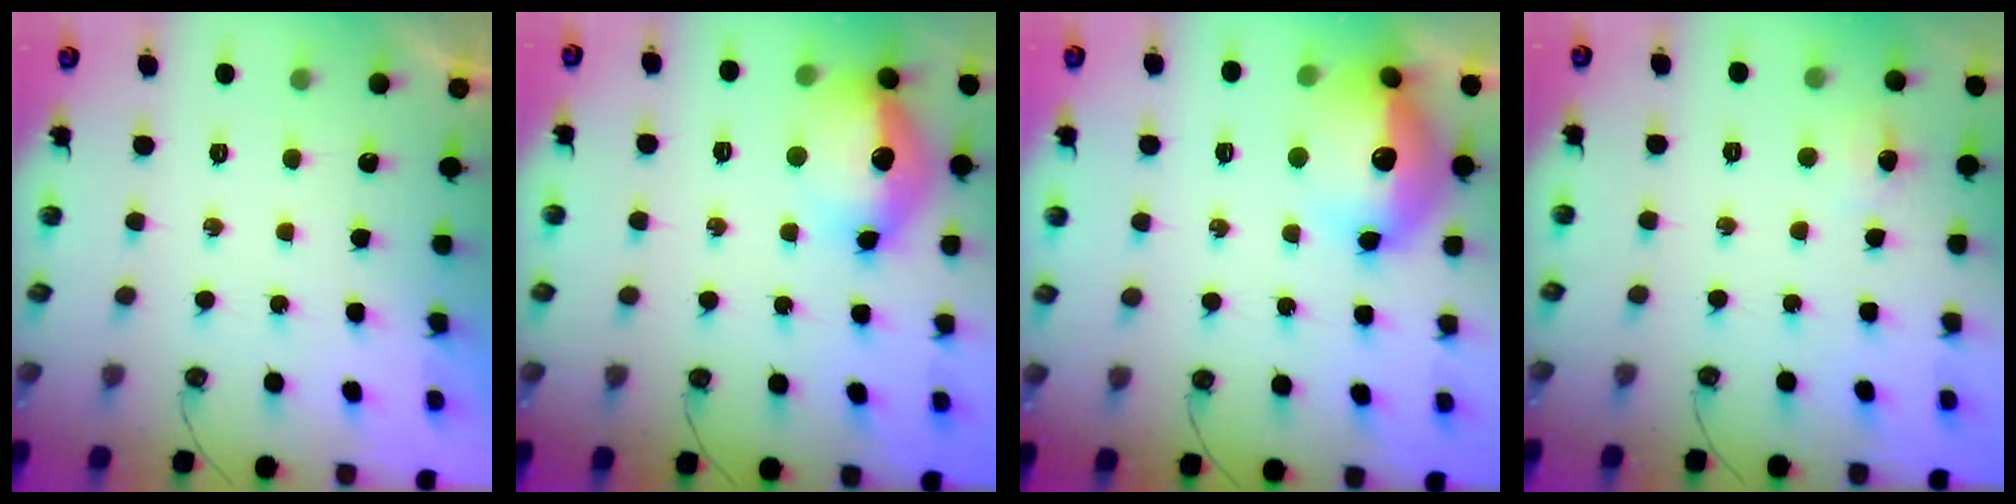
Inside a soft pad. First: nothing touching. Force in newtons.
{"total": 16.5, "press": 16.4, "slide": 1.5}
{"total": 18.4, "press": 18.4, "slide": 1.4}
{"total": 5.8, "press": 2.7, "slide": 5.2}